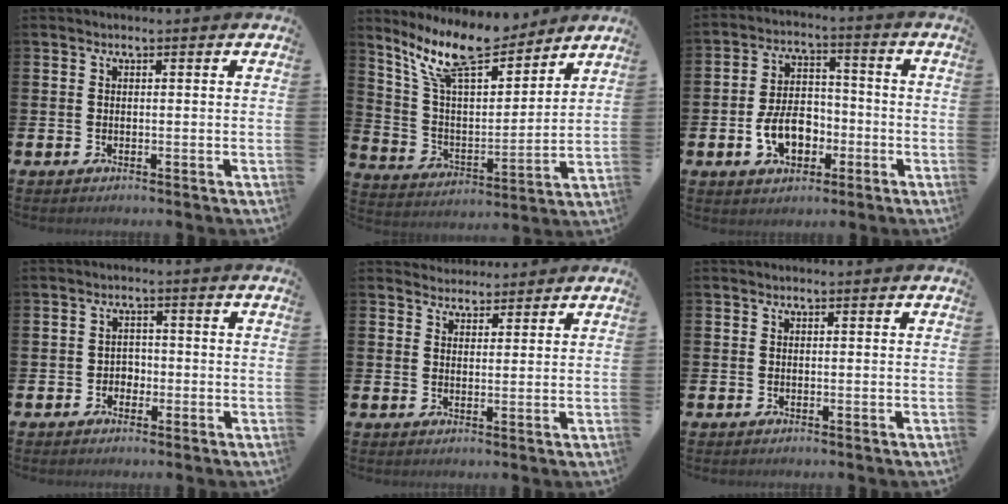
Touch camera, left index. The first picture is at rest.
{"total": 12.1, "force": [10.4, 3.0, 5.5], "torque": [-0.150, -0.047, 0.190]}
{"total": 7.3, "force": [-2.6, 5.0, 4.8], "torque": [-0.082, 0.013, -0.049]}
{"total": 2.1, "force": [-1.0, 1.7, 0.6], "torque": [-0.015, 0.005, -0.024]}
{"total": 3.1, "force": [3.0, 1.1, -0.3], "torque": [-0.004, -0.010, 0.055]}
{"total": 0.0}